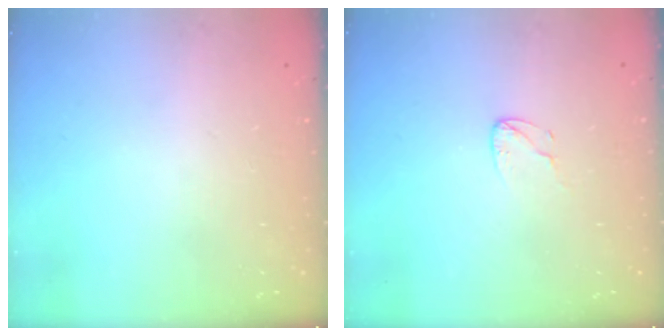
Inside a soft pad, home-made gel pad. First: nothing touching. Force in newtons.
{"total": 3.7, "press": 3.7, "slide": 0.3}